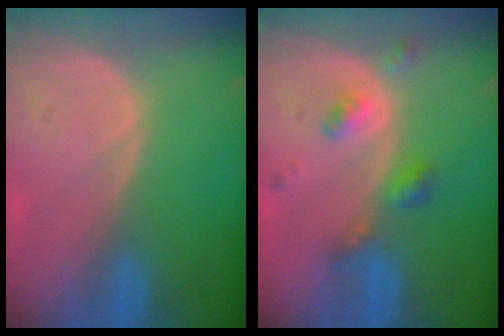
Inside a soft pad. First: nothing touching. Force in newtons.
{"total": 5.1, "press": 4.4, "slide": 2.5}